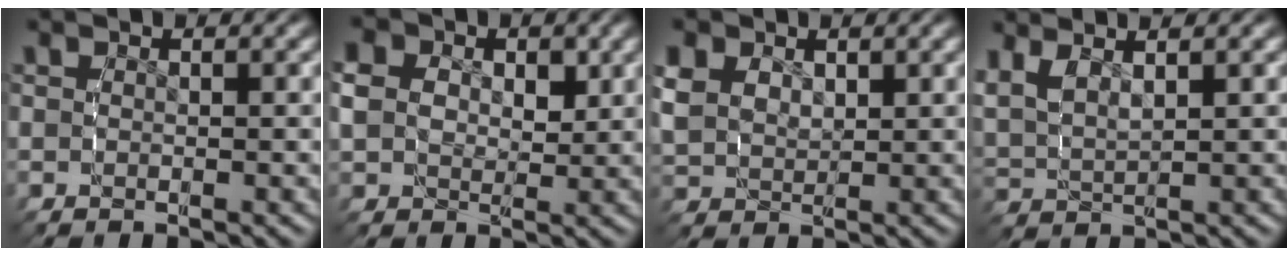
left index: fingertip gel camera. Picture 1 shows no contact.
{"total": 5.0, "force": [1.4, 4.1, 2.6], "torque": [-0.063, -0.016, 0.025]}
{"total": 3.8, "force": [1.6, 2.8, 2.0], "torque": [-0.054, -0.009, 0.040]}
{"total": 3.5, "force": [2.2, 1.8, 2.0], "torque": [-0.058, 0.000, 0.045]}